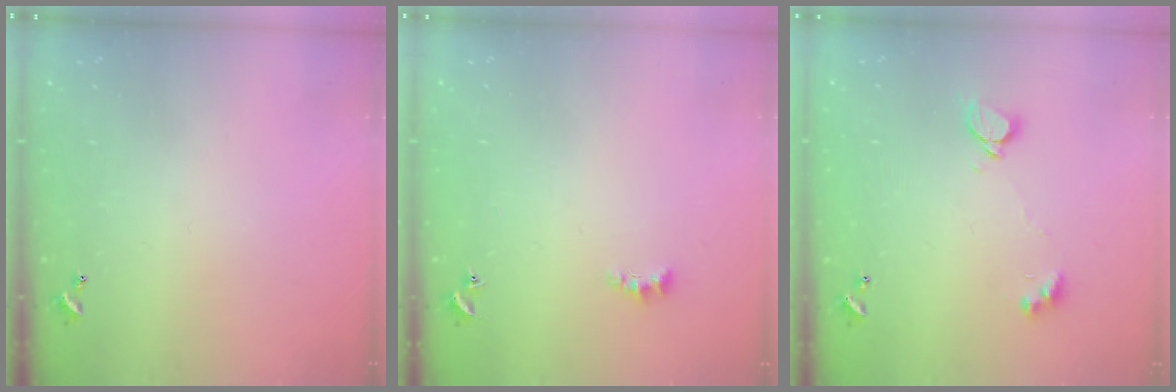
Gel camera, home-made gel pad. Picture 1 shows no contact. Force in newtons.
{"total": 1.5, "press": 1.4, "slide": 0.5}
{"total": 2.3, "press": 2.2, "slide": 0.3}